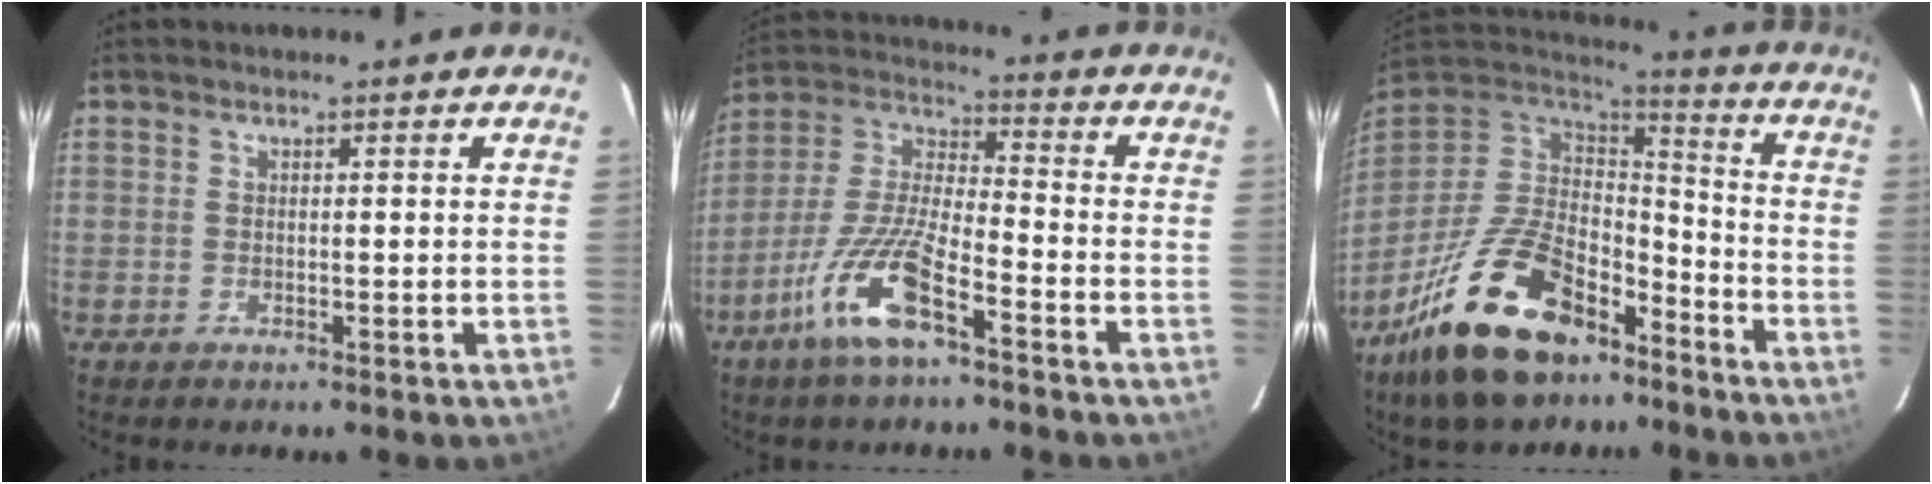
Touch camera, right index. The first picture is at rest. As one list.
[{"total": 13.4, "force": [-7.9, 2.8, 10.5], "torque": [-0.227, -0.010, -0.156]}, {"total": 23.2, "force": [-14.6, 11.5, 13.9], "torque": [-0.281, -0.003, -0.239]}]